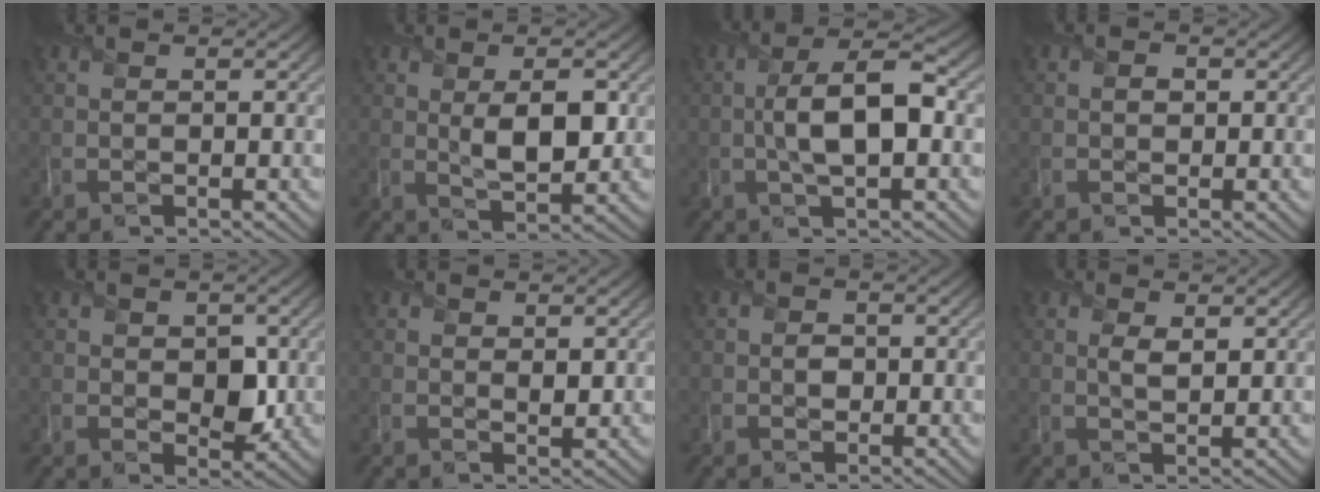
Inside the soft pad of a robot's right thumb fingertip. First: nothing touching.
{"total": 5.9, "force": [0.7, 2.8, 5.1], "torque": [-0.090, -0.006, 0.015]}
{"total": 8.2, "force": [-0.5, 3.3, 7.5], "torque": [-0.137, 0.010, -0.016]}
{"total": 1.2, "force": [0.0, 1.1, 0.6], "torque": [-0.009, -0.002, -0.005]}
{"total": 3.9, "force": [0.1, 2.9, 2.5], "torque": [-0.040, -0.014, -0.001]}
{"total": 1.7, "force": [0.5, 1.1, 1.2], "torque": [-0.018, -0.006, 0.009]}
{"total": 1.8, "force": [-0.3, 1.6, 0.6], "torque": [-0.013, -0.006, -0.009]}
{"total": 2.3, "force": [0.6, 1.1, 1.9], "torque": [-0.040, -0.008, 0.012]}